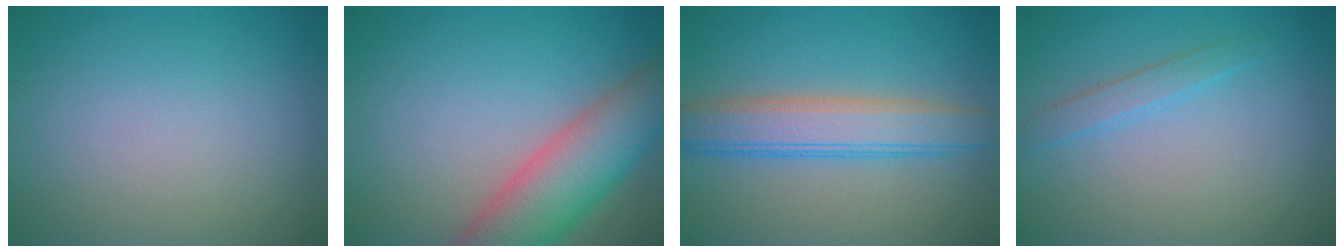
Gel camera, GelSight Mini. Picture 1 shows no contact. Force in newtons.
{"total": 8.2, "press": 8.2, "slide": 0.4}
{"total": 5.4, "press": 5.4, "slide": 0.2}
{"total": 1.5, "press": 1.5, "slide": 0.1}